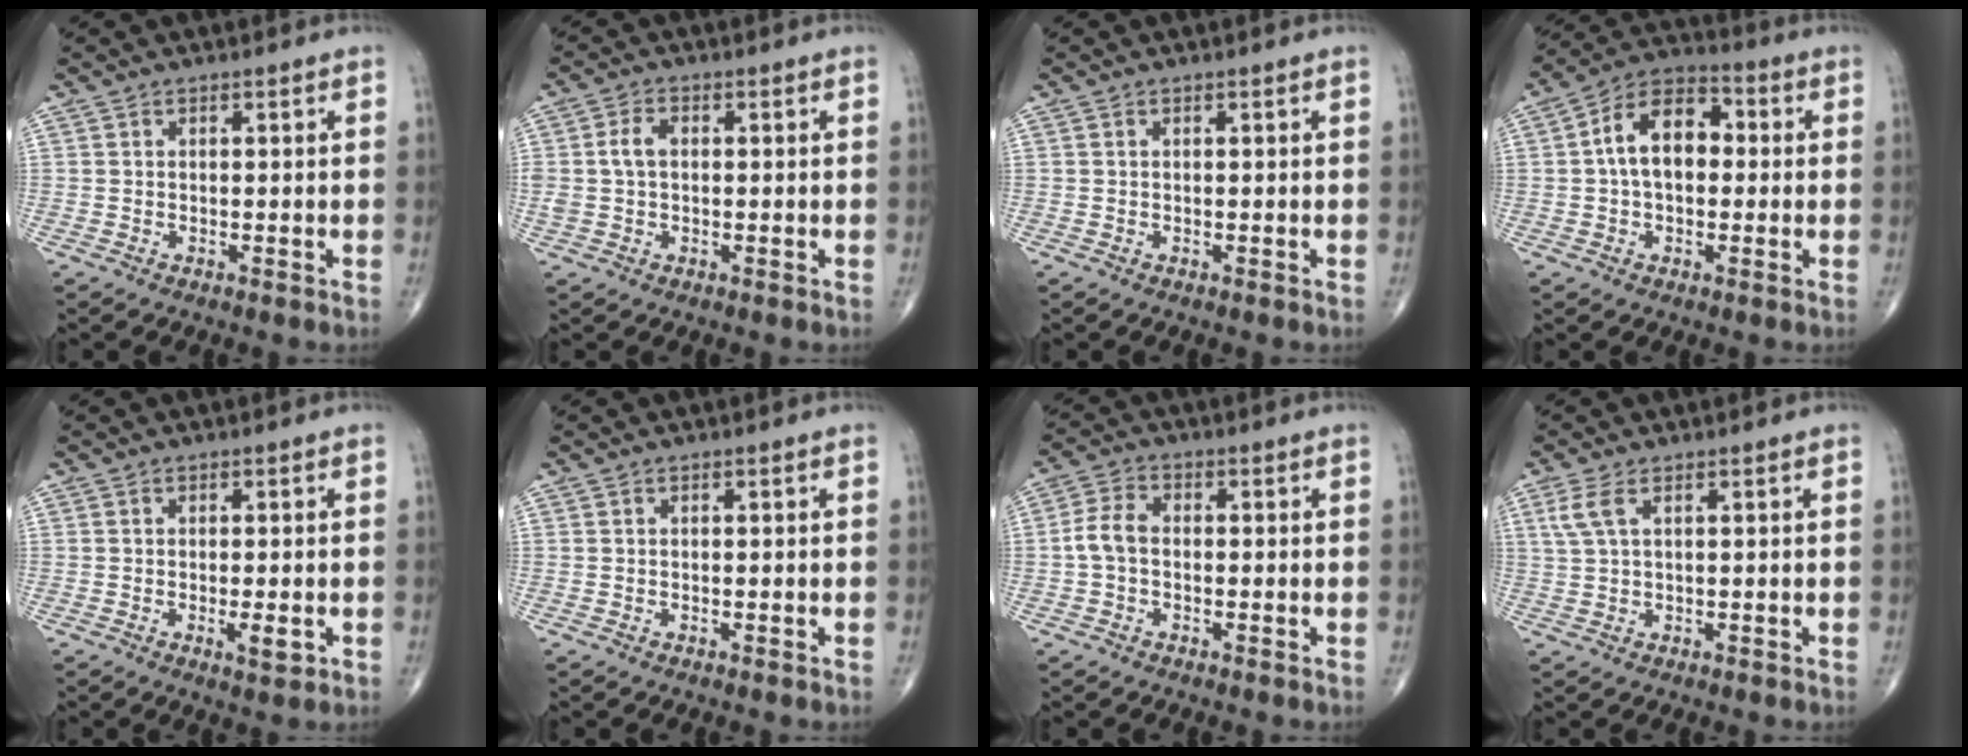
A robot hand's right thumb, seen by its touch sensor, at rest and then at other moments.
{"total": 4.6, "force": [0.3, 3.1, 3.4], "torque": [-0.082, 0.014, 0.006]}
{"total": 0.0}
{"total": 11.6, "force": [0.8, 7.4, 8.9], "torque": [-0.136, 0.033, 0.002]}
{"total": 3.0, "force": [-0.8, 1.0, 2.7], "torque": [-0.040, -0.005, -0.010]}
{"total": 0.0}
{"total": 4.8, "force": [-0.6, 3.2, 3.5], "torque": [-0.071, 0.016, -0.021]}
{"total": 2.4, "force": [1.0, 0.7, 2.1], "torque": [-0.062, 0.010, 0.031]}